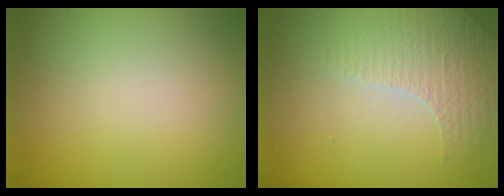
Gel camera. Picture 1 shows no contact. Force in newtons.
{"total": 1.8, "press": 1.6, "slide": 0.8}